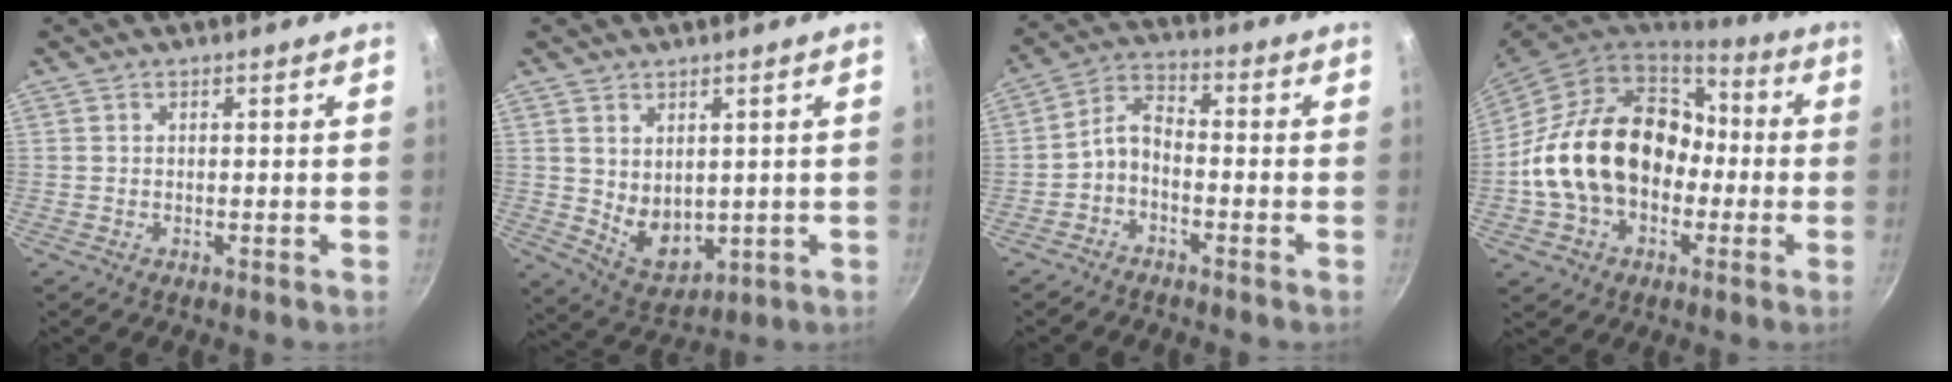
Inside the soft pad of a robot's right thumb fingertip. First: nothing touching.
{"total": 7.5, "force": [1.6, 5.2, 5.1], "torque": [-0.062, -0.027, 0.050]}
{"total": 5.4, "force": [-2.5, 3.1, 3.6], "torque": [-0.069, 0.046, -0.056]}
{"total": 21.7, "force": [-1.7, 16.2, 14.3], "torque": [-0.227, 0.059, -0.025]}